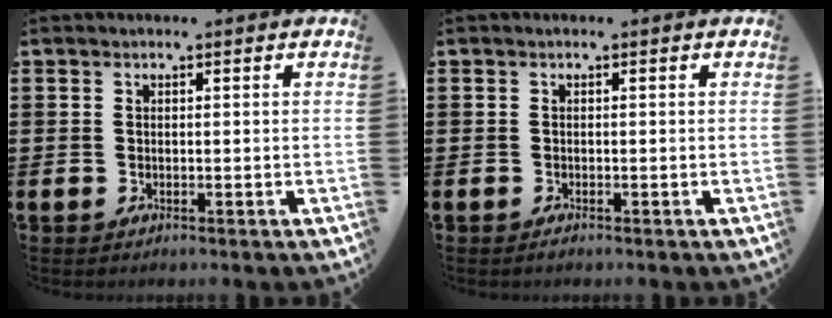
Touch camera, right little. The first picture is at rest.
{"total": 0.6, "force": [-0.4, 0.1, 0.4], "torque": [-0.007, -0.002, -0.007]}